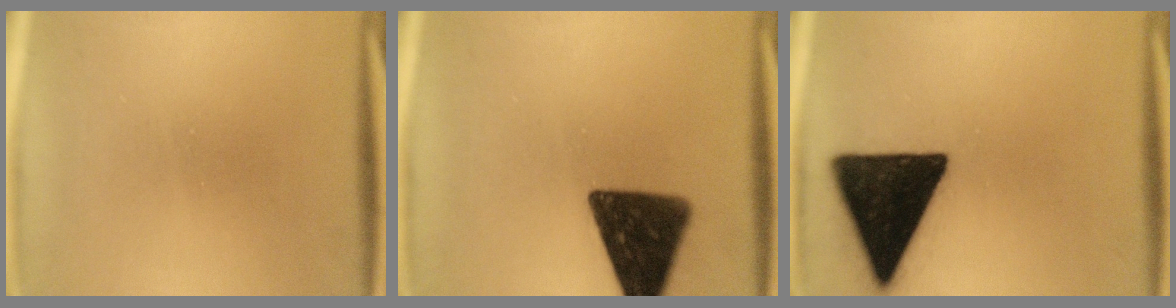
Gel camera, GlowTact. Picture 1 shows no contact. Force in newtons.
{"total": 14.2}
{"total": 19.4}